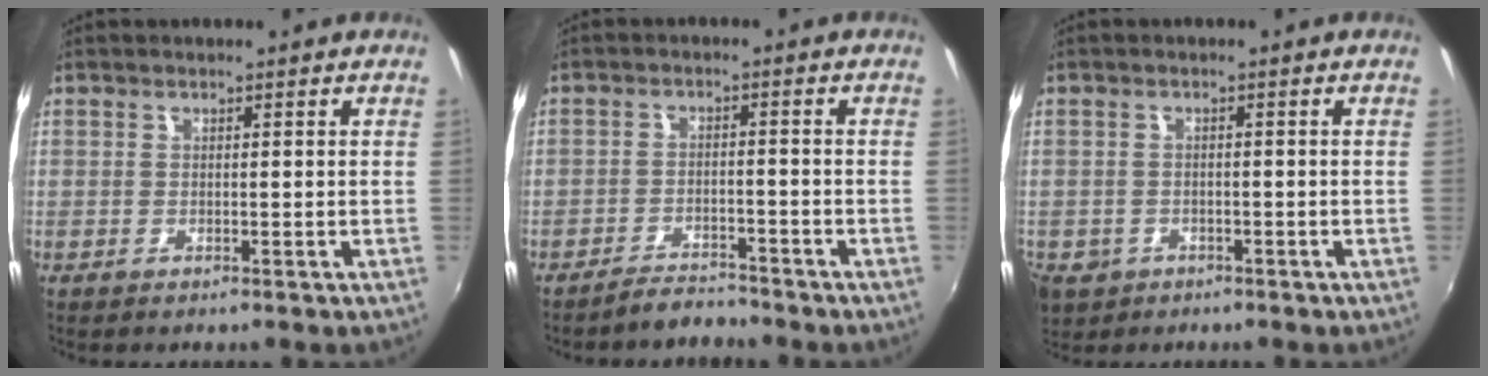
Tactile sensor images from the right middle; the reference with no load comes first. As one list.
[{"total": 4.2, "force": [-4.1, 0.7, 0.7], "torque": [-0.029, 0.004, -0.066]}, {"total": 7.0, "force": [-2.9, 5.8, 2.9], "torque": [-0.080, -0.012, -0.042]}]